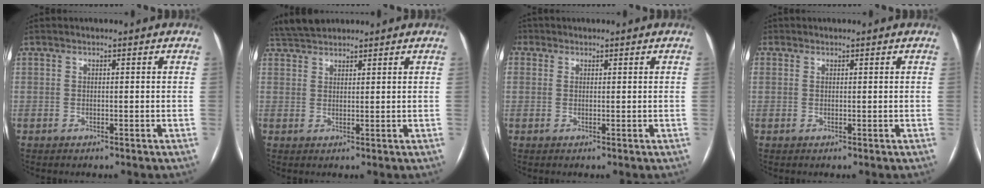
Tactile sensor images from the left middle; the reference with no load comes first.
{"total": 4.5, "force": [4.1, 1.1, 1.3], "torque": [-0.032, 0.026, 0.080]}
{"total": 3.1, "force": [1.3, 2.6, 1.1], "torque": [-0.034, 0.014, 0.027]}
{"total": 0.9, "force": [0.5, 0.8, 0.2], "torque": [0.001, 0.000, 0.006]}